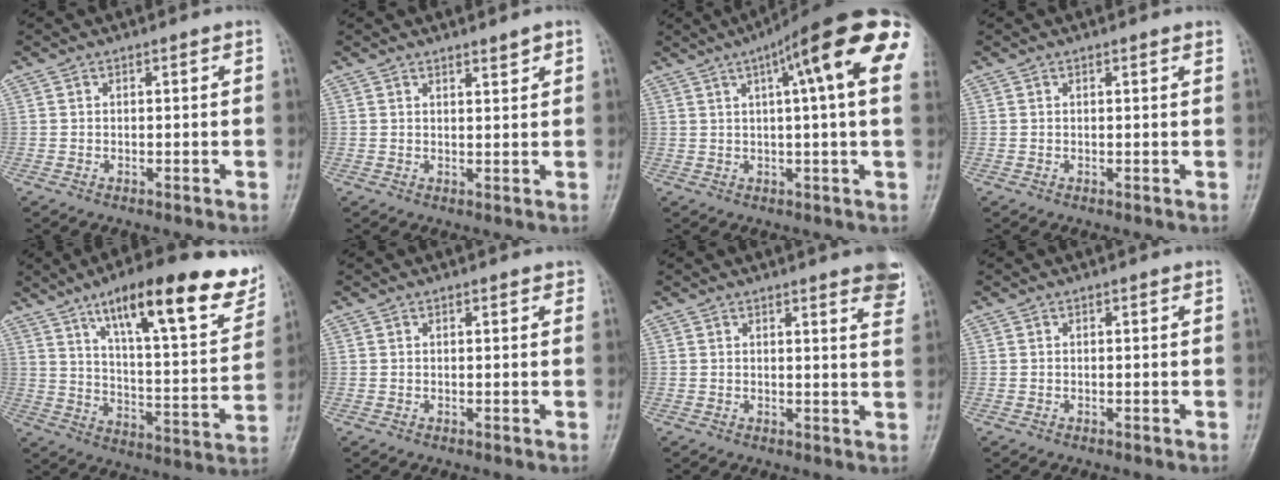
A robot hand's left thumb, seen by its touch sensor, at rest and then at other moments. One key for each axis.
{"total": 1.7, "fx": 1.4, "fy": 0.2, "fz": 1.0, "tx": -0.011, "ty": -0.012, "tz": 0.023}
{"total": 21.2, "fx": 7.9, "fy": 3.7, "fz": 19.3, "tx": -0.260, "ty": 0.024, "tz": 0.100}
{"total": 0.8, "fx": 0.6, "fy": 0.0, "fz": 0.6, "tx": -0.005, "ty": 0.001, "tz": 0.006}
{"total": 23.3, "fx": 14.1, "fy": 6.3, "fz": 17.4, "tx": -0.220, "ty": -0.046, "tz": 0.216}
{"total": 1.1, "fx": 0.7, "fy": 0.5, "fz": 0.7, "tx": -0.006, "ty": -0.001, "tz": 0.006}
{"total": 6.6, "fx": 4.4, "fy": 1.0, "fz": 4.8, "tx": -0.043, "ty": -0.018, "tz": 0.042}
{"total": 0.0}